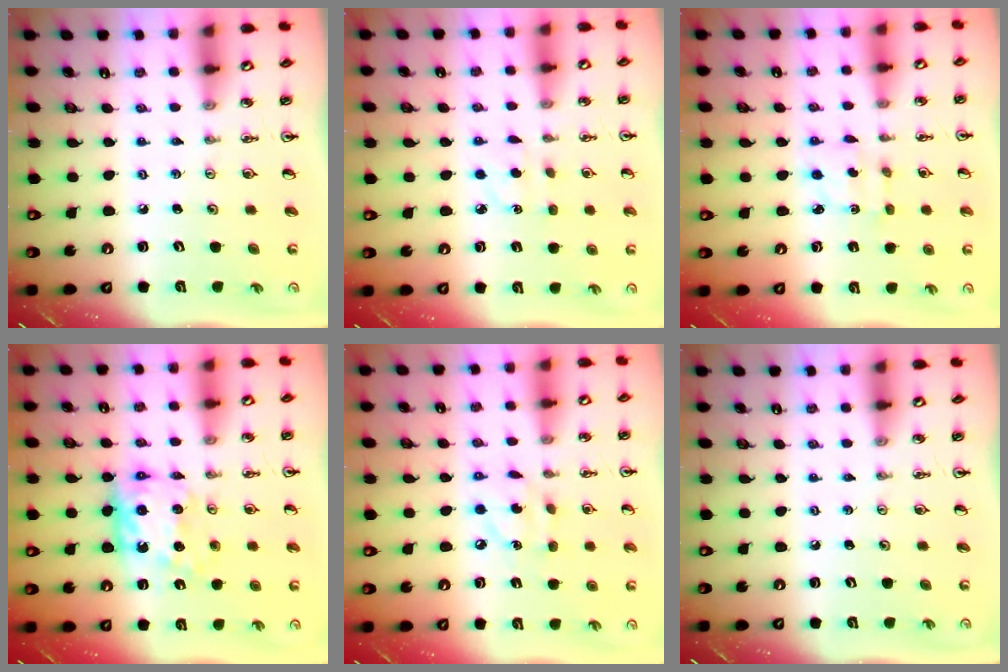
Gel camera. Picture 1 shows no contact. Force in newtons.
{"total": 3.8, "press": 3.8, "slide": 0.5}
{"total": 3.7, "press": 3.7, "slide": 0.6}
{"total": 11.6, "press": 11.6, "slide": 0.5}
{"total": 7.3, "press": 7.3, "slide": 0.3}
{"total": 0.0}